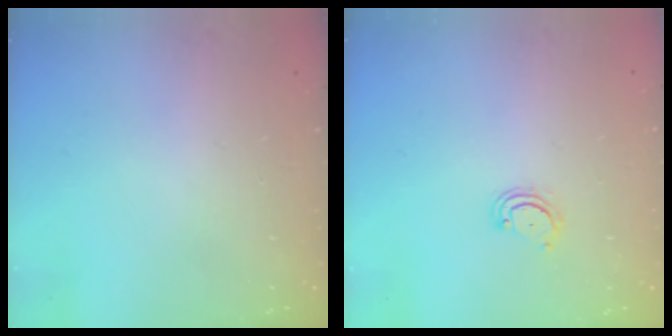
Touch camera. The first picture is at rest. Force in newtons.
{"total": 3.7, "press": 3.7, "slide": 0.3}